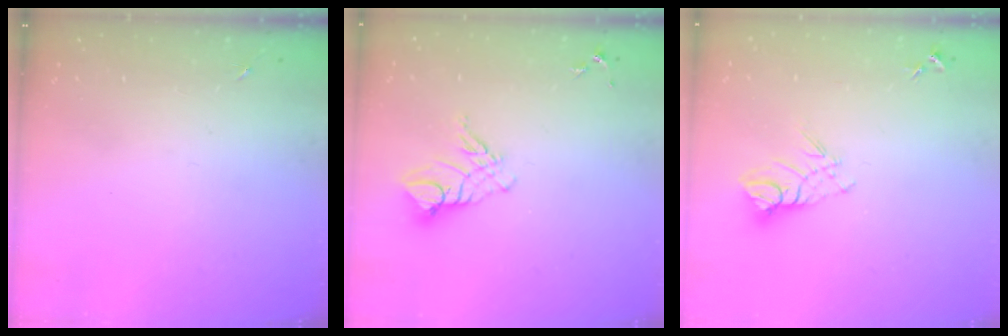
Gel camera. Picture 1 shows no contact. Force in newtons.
{"total": 9.9, "press": 9.8, "slide": 1.1}
{"total": 8.8, "press": 8.7, "slide": 0.7}